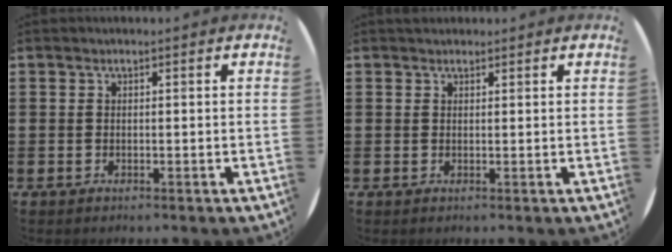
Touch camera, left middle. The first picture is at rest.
{"total": 0.8, "force": [0.7, 0.2, -0.2], "torque": [0.003, 0.005, 0.013]}